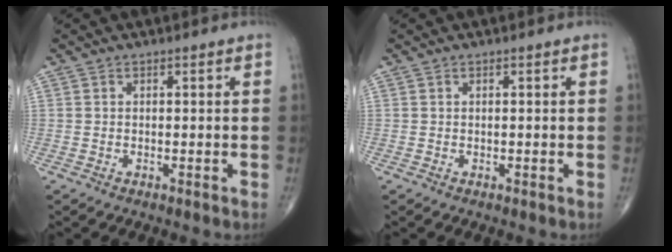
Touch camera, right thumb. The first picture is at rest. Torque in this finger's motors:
{"motor_torque": [0.00, 0.00, 0.00, 0.00, 0.00]}